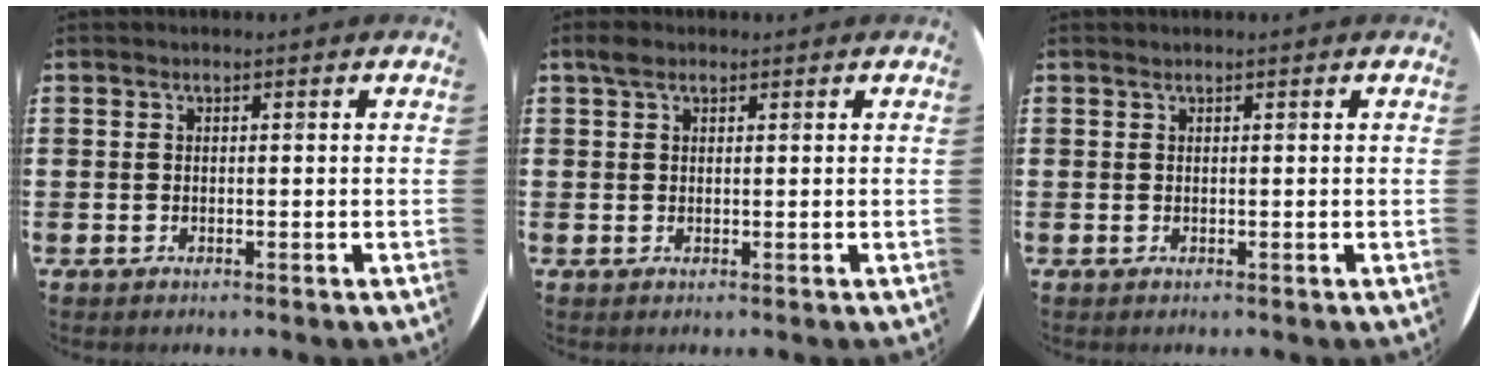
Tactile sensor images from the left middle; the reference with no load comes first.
{"total": 1.5, "force": [1.1, 0.8, 0.5], "torque": [-0.004, 0.002, 0.019]}
{"total": 0.0}